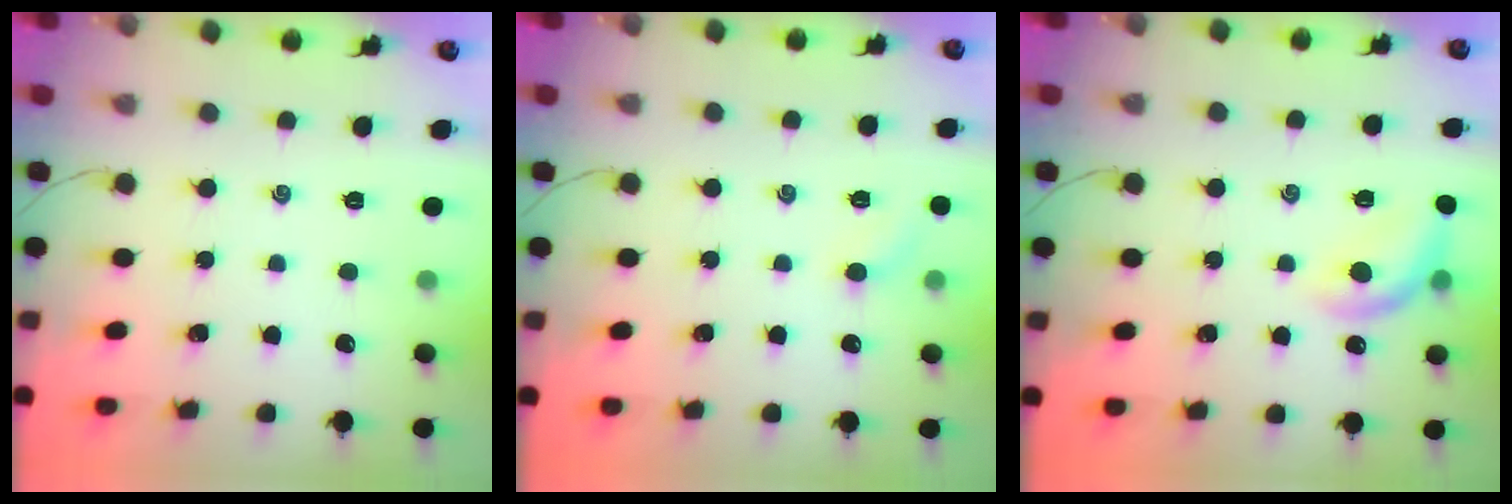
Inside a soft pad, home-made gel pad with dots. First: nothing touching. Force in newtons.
{"total": 4.8, "press": 4.7, "slide": 1.1}
{"total": 12.2, "press": 12.0, "slide": 2.5}